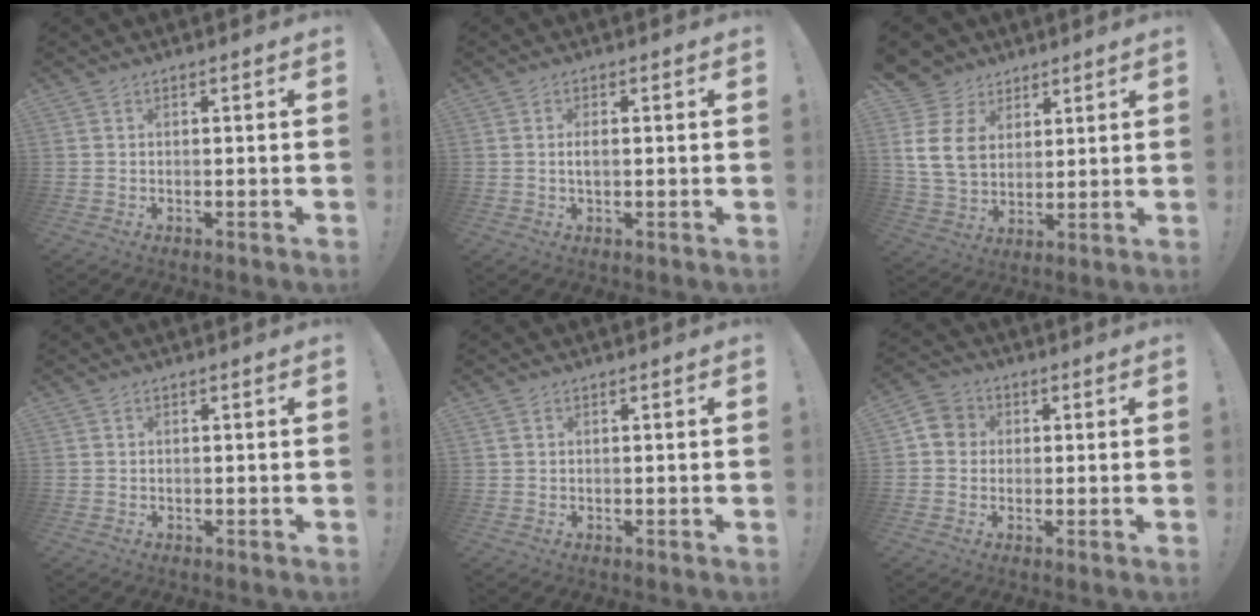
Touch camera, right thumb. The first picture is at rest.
{"total": 2.1, "force": [-0.2, 0.8, 1.9], "torque": [-0.034, 0.002, -0.005]}
{"total": 15.2, "force": [5.0, 12.1, 7.6], "torque": [-0.140, -0.029, 0.102]}
{"total": 1.0, "force": [0.3, 0.9, -0.2], "torque": [0.009, -0.001, 0.003]}
{"total": 0.6, "force": [0.3, 0.5, 0.0], "torque": [-0.001, 0.002, 0.007]}
{"total": 6.1, "force": [0.9, 5.6, 2.1], "torque": [-0.027, 0.009, 0.018]}